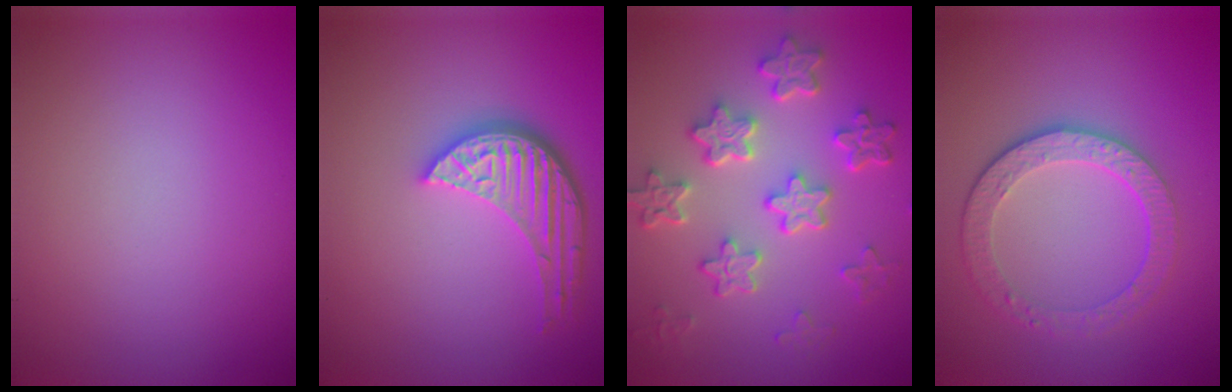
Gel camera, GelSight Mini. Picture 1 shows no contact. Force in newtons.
{"total": 4.7, "press": 3.7, "slide": 2.9}
{"total": 6.0, "press": 4.6, "slide": 3.8}
{"total": 4.5, "press": 3.4, "slide": 3.0}